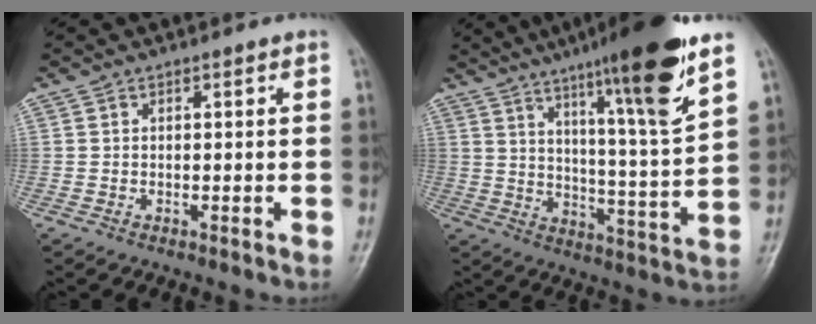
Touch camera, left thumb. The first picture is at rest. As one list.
[{"total": 19.7, "force": [12.1, 1.2, 15.5], "torque": [-0.221, -0.057, 0.186]}]